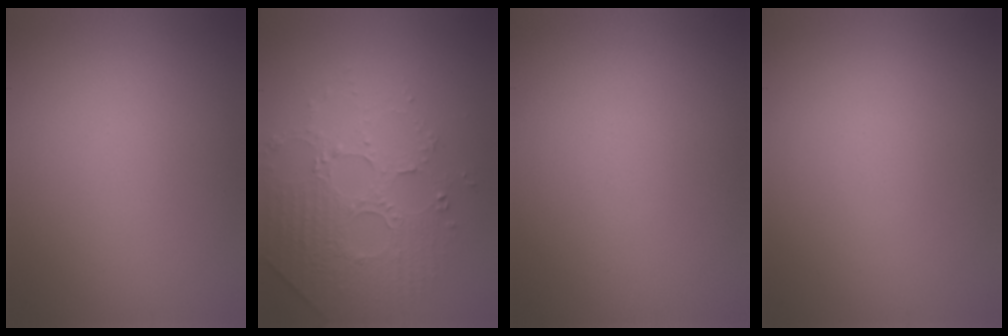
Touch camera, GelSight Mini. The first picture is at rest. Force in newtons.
{"total": 5.0, "press": 3.5, "slide": 3.6}
{"total": 0.0}
{"total": 0.0}